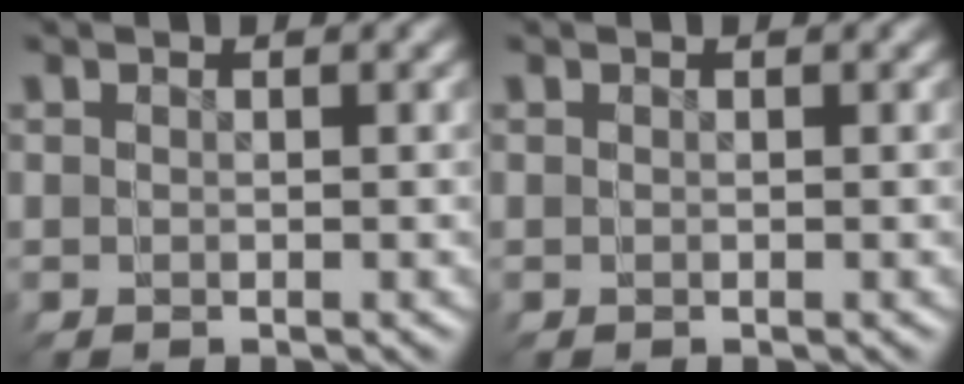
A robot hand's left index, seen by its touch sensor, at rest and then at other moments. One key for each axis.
{"total": 0.0}